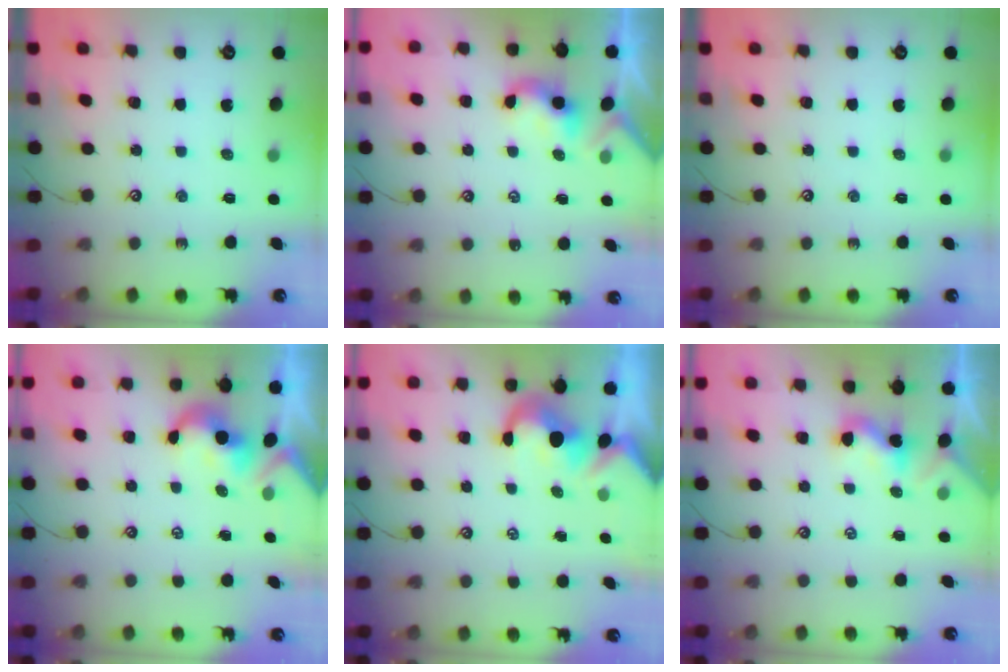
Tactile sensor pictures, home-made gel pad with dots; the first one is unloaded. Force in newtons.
{"total": 2.1, "press": 2.1, "slide": 0.2}
{"total": 0.0}
{"total": 1.9, "press": 1.9, "slide": 0.4}
{"total": 3.0, "press": 2.8, "slide": 1.0}
{"total": 1.7, "press": 1.7, "slide": 0.3}